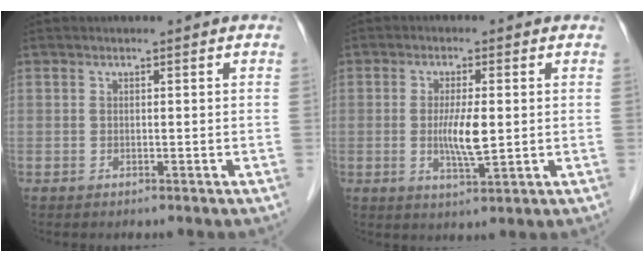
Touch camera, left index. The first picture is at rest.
{"total": 5.2, "force": [-0.1, 1.0, 5.1], "torque": [-0.095, -0.011, -0.002]}